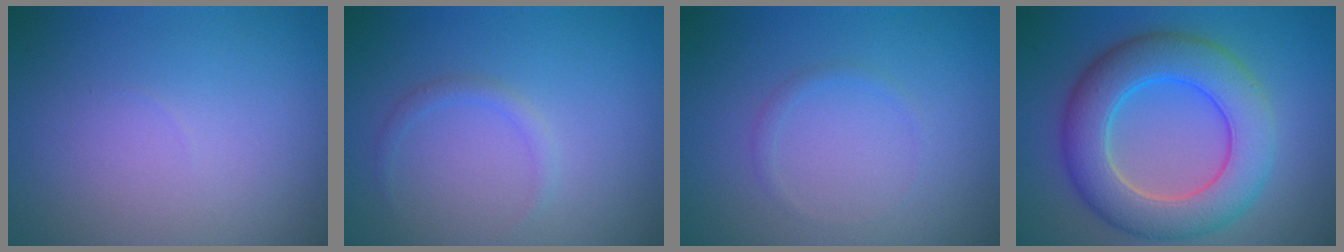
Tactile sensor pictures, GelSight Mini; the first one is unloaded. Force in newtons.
{"total": 1.0, "press": 1.0, "slide": 0.0}
{"total": 0.7, "press": 0.7, "slide": 0.0}
{"total": 8.0, "press": 8.0, "slide": 0.3}